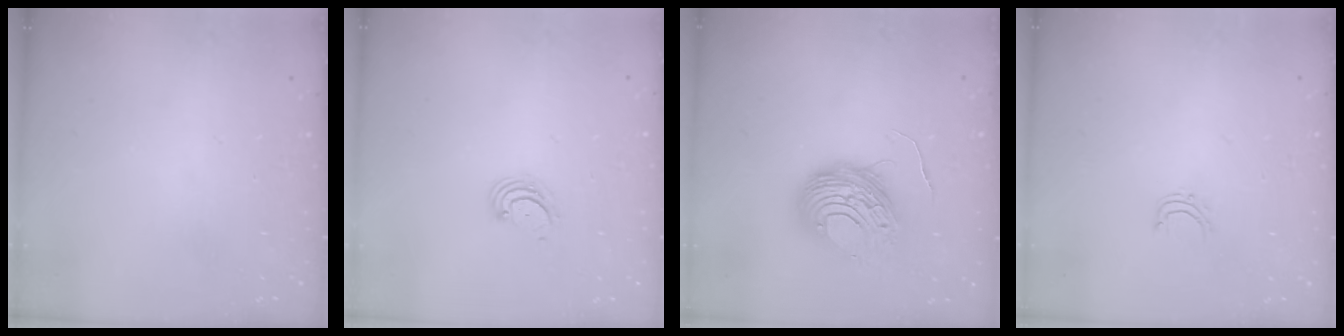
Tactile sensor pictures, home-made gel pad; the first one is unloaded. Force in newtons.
{"total": 3.3, "press": 3.3, "slide": 0.6}
{"total": 10.7, "press": 10.6, "slide": 1.2}
{"total": 4.4, "press": 4.4, "slide": 0.3}